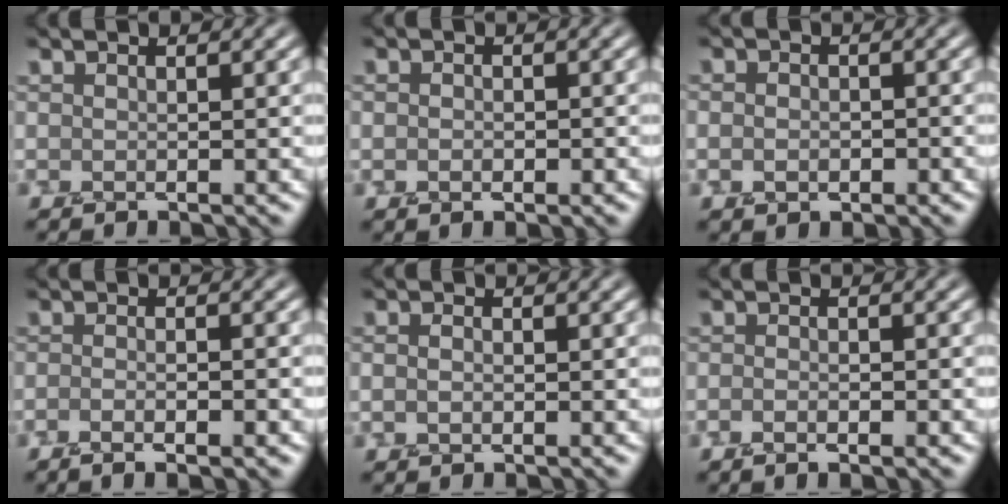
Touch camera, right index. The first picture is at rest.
{"total": 1.5, "force": [-0.2, 1.0, 1.0], "torque": [-0.005, 0.006, -0.004]}
{"total": 1.8, "force": [-0.3, 1.4, 1.1], "torque": [-0.008, 0.001, -0.006]}
{"total": 3.5, "force": [-1.5, 1.2, 2.9], "torque": [-0.024, 0.002, -0.026]}
{"total": 1.1, "force": [0.0, 0.7, 0.8], "torque": [-0.014, 0.005, -0.002]}
{"total": 2.1, "force": [-0.7, 0.8, 1.8], "torque": [-0.010, 0.001, -0.010]}